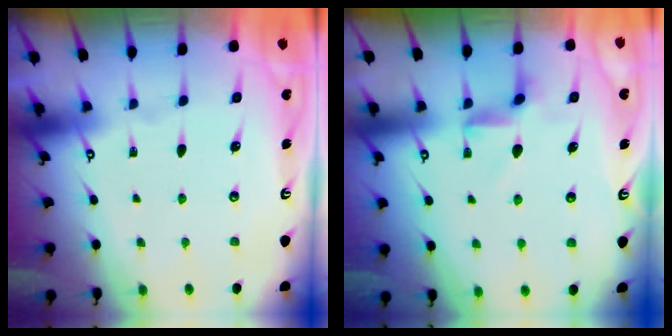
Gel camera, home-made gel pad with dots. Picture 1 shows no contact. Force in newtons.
{"total": 3.4, "press": 3.3, "slide": 0.5}